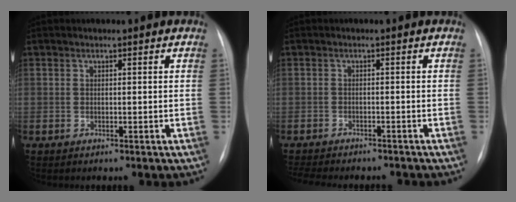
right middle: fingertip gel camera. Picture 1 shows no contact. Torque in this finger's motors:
{"motor_torque": [0.26, -0.41, 0.08, 0.04]}